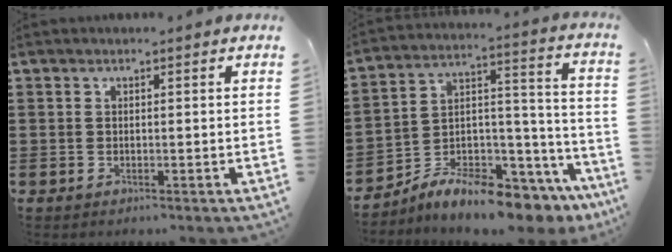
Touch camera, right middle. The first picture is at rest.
{"total": 9.0, "force": [-8.3, 1.2, 3.2], "torque": [-0.045, 0.018, -0.160]}